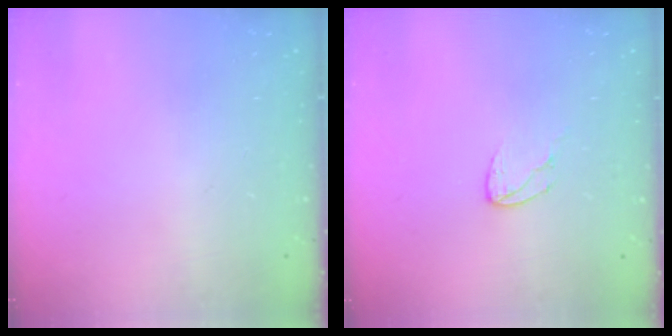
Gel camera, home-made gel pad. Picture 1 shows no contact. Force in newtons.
{"total": 5.8, "press": 5.8, "slide": 0.5}